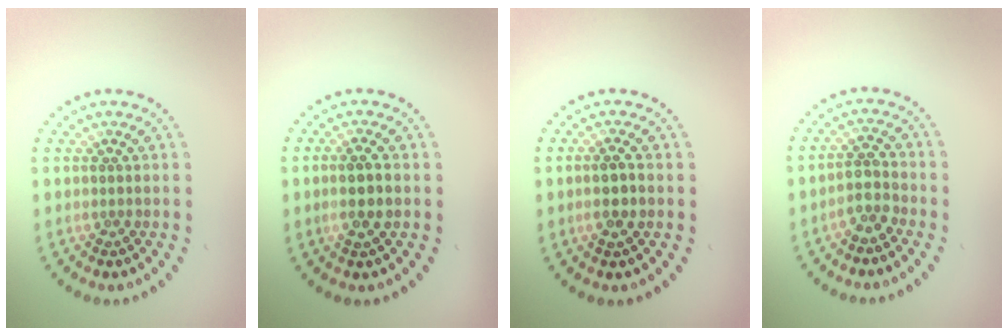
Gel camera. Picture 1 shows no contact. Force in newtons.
{"total": 2.0, "press": 1.9, "slide": 0.6}
{"total": 2.2, "press": 2.1, "slide": 0.6}
{"total": 1.8, "press": 1.7, "slide": 0.6}